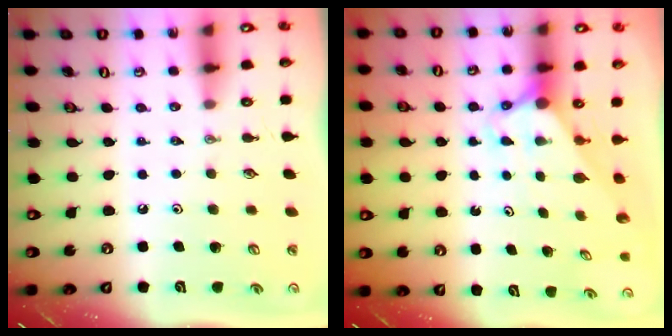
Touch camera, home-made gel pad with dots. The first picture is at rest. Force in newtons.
{"total": 2.8, "press": 2.8, "slide": 0.0}